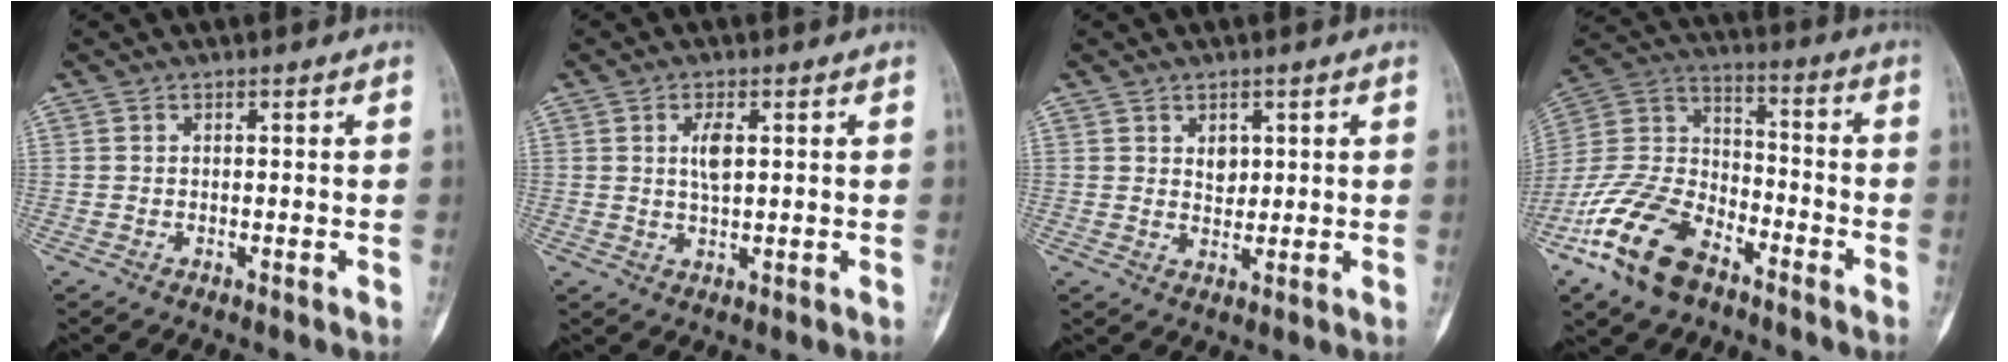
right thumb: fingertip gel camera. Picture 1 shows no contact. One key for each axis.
{"total": 3.8, "fx": 1.0, "fy": 1.5, "fz": 3.3, "tx": -0.059, "ty": -0.005, "tz": 0.019}
{"total": 2.9, "fx": 1.1, "fy": 2.1, "fz": 1.6, "tx": -0.011, "ty": -0.008, "tz": 0.020}
{"total": 18.1, "fx": -11.1, "fy": 9.5, "fz": 10.8, "tx": -0.213, "ty": 0.062, "tz": -0.215}